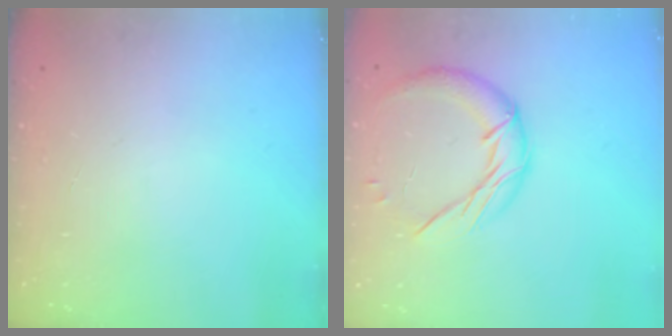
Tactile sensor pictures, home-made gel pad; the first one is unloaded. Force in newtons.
{"total": 11.5, "press": 11.5, "slide": 0.8}